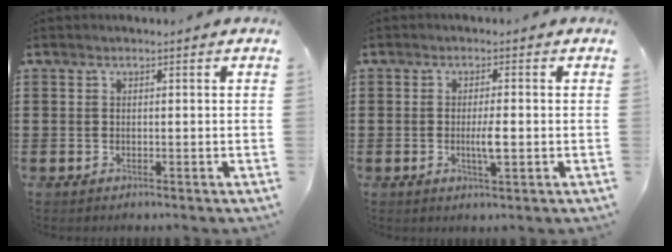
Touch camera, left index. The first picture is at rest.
{"total": 3.1, "force": [-0.5, 0.5, 3.0], "torque": [-0.060, -0.004, -0.011]}